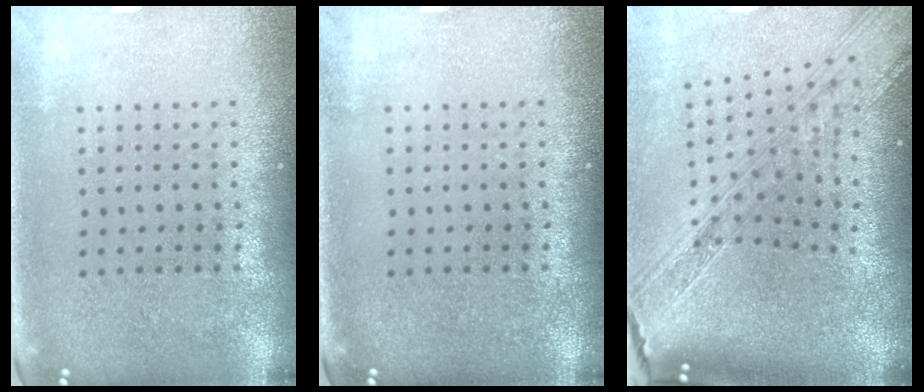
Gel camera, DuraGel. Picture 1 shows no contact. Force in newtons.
{"total": 0.0}
{"total": 3.9, "press": 2.9, "slide": 2.6}